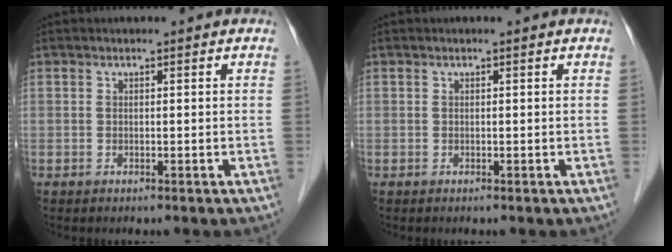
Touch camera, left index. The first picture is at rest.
{"total": 0.0}